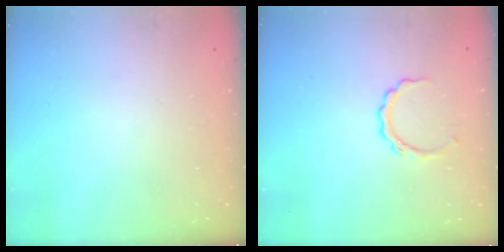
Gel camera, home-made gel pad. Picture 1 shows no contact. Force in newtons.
{"total": 5.9, "press": 5.9, "slide": 0.2}